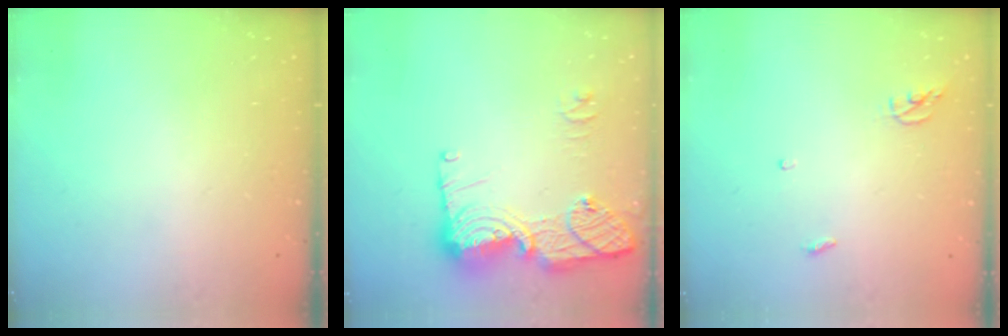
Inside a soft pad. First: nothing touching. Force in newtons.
{"total": 15.6, "press": 15.6, "slide": 1.3}
{"total": 3.8, "press": 3.8, "slide": 0.3}